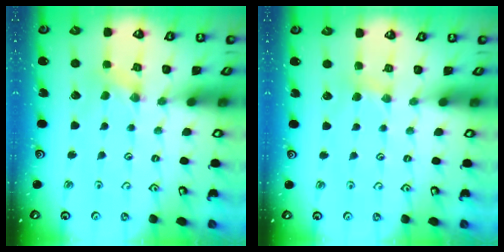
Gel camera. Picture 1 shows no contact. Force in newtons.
{"total": 2.7, "press": 2.7, "slide": 0.4}